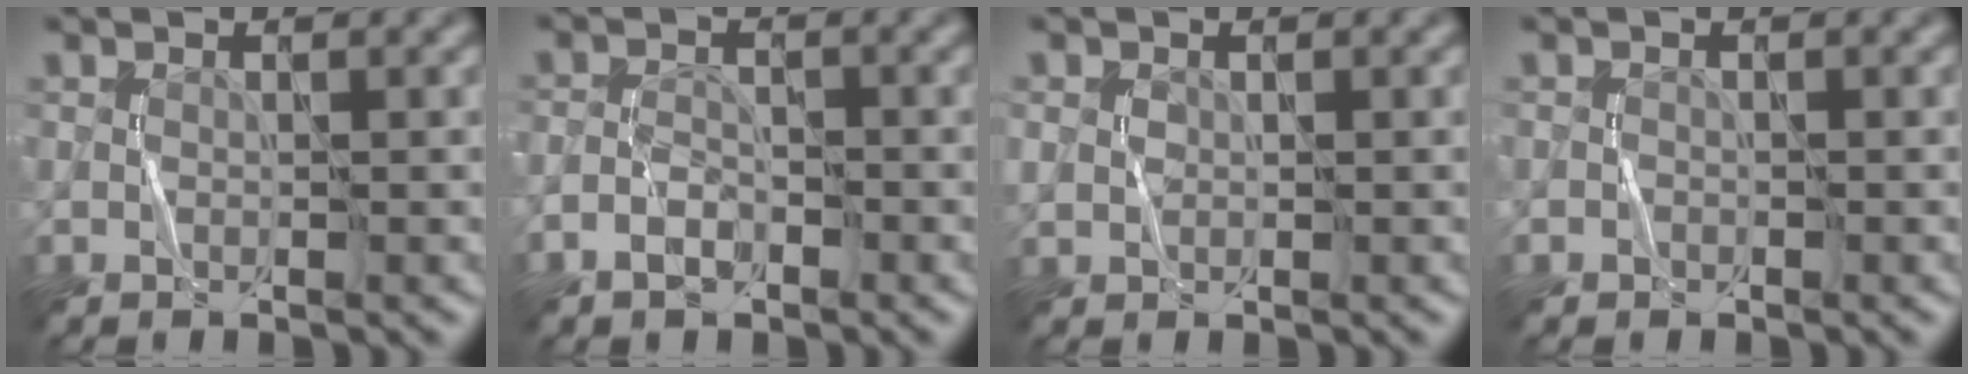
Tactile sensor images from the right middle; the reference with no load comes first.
{"total": 2.2, "force": [-1.4, 1.2, 1.1], "torque": [-0.019, 0.005, -0.030]}
{"total": 1.1, "force": [0.3, 1.0, 0.5], "torque": [-0.011, 0.002, 0.007]}
{"total": 0.5, "force": [-0.3, 0.4, -0.1], "torque": [0.004, -0.003, -0.005]}